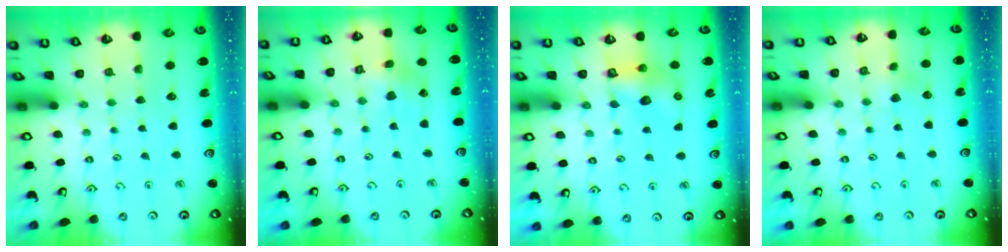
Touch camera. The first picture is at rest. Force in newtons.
{"total": 2.6, "press": 2.6, "slide": 0.1}
{"total": 7.1, "press": 7.1, "slide": 0.2}
{"total": 3.2, "press": 3.0, "slide": 0.9}